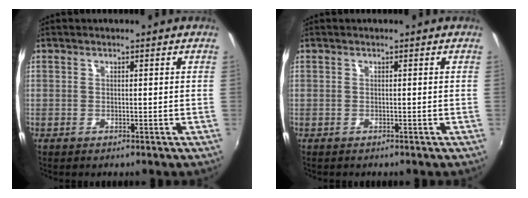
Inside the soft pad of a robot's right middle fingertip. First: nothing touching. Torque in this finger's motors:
{"motor_torque": [-0.38, -0.07, 0.03, -0.01]}